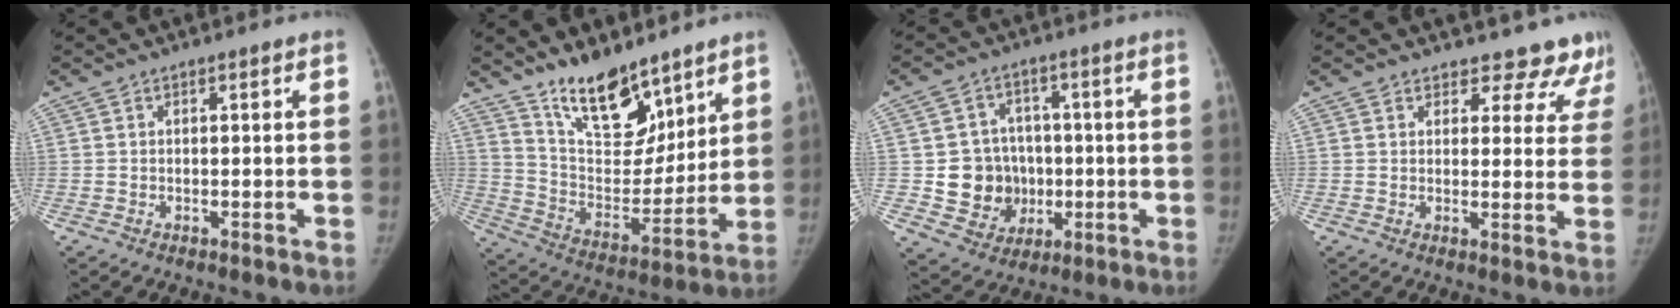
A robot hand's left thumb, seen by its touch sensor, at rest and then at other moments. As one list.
[{"total": 16.7, "force": [12.2, 7.5, 8.5], "torque": [-0.086, -0.088, 0.222]}, {"total": 11.2, "force": [-0.8, 10.3, 4.4], "torque": [-0.025, 0.010, 0.003]}, {"total": 11.3, "force": [10.0, 5.0, 1.1], "torque": [0.048, -0.054, 0.091]}]